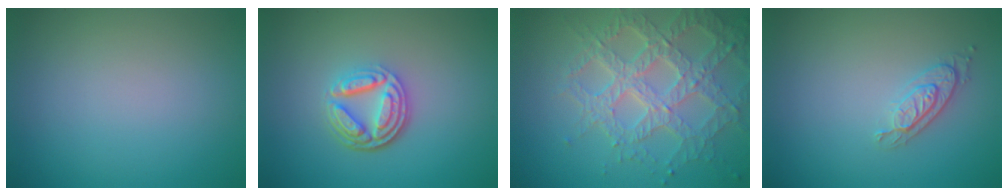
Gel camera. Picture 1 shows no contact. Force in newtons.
{"total": 4.6, "press": 3.4, "slide": 3.1}
{"total": 7.0, "press": 5.2, "slide": 4.7}
{"total": 2.0, "press": 1.8, "slide": 0.9}